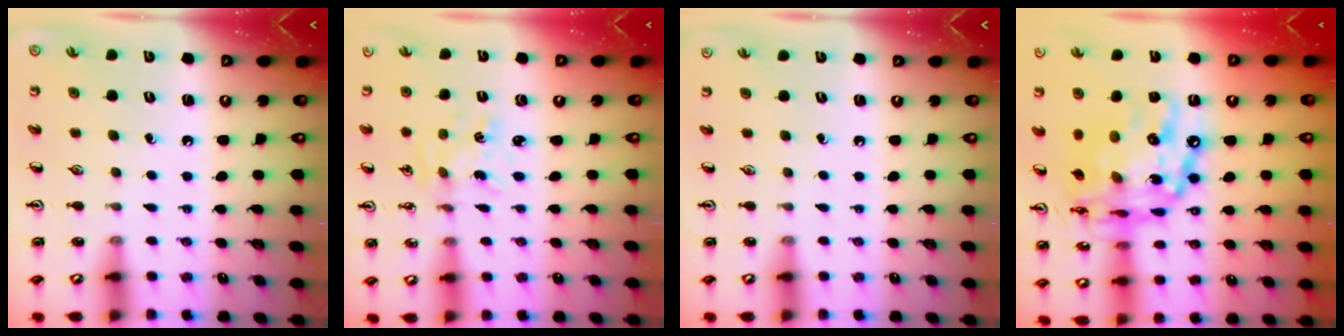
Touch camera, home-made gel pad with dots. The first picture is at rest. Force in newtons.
{"total": 1.7, "press": 1.7, "slide": 0.3}
{"total": 0.0}
{"total": 21.7, "press": 21.6, "slide": 1.8}